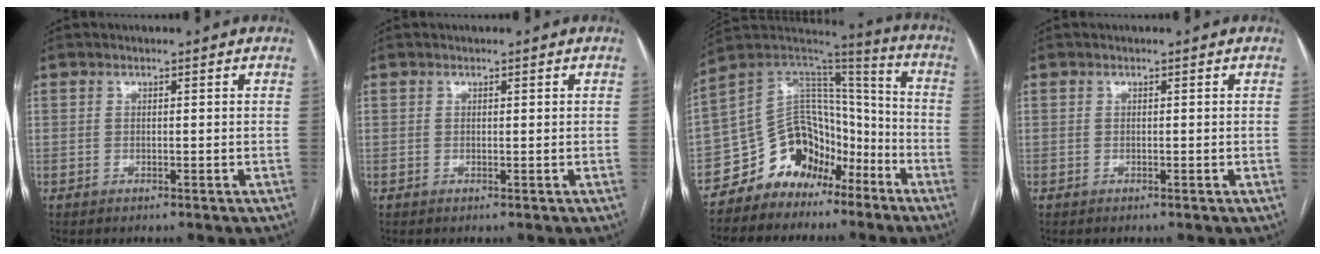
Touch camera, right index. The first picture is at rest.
{"total": 0.0}
{"total": 13.8, "force": [-9.1, 9.2, 4.7], "torque": [-0.081, 0.079, -0.160]}
{"total": 0.0}